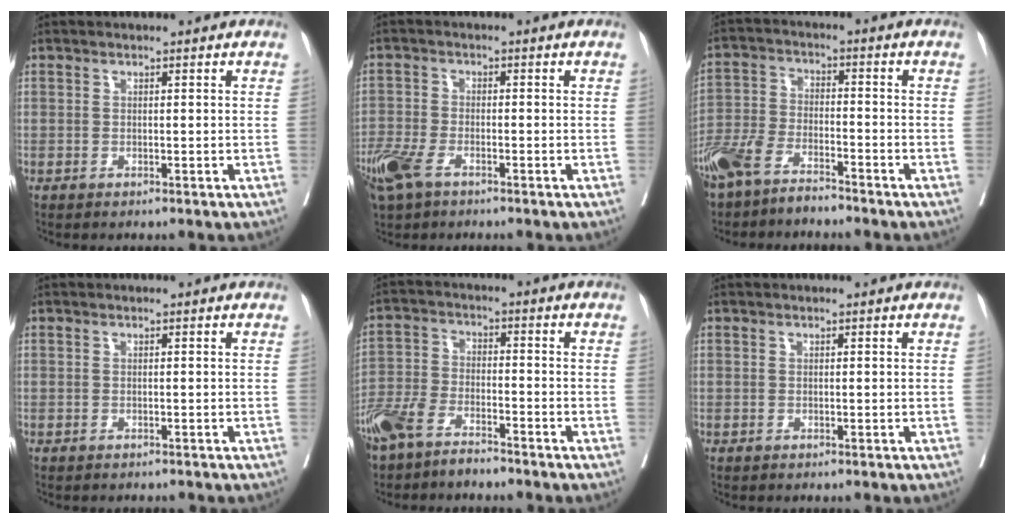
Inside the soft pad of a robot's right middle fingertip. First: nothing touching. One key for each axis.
{"total": 7.4, "fx": -4.8, "fy": 3.1, "fz": 4.6, "tx": -0.104, "ty": -0.012, "tz": -0.094}
{"total": 8.3, "fx": -6.9, "fy": 2.5, "fz": 3.9, "tx": -0.089, "ty": -0.008, "tz": -0.136}
{"total": 1.2, "fx": -1.2, "fy": 0.2, "fz": 0.3, "tx": -0.013, "ty": -0.004, "tz": -0.015}
{"total": 8.3, "fx": -6.8, "fy": 2.7, "fz": 4.0, "tx": -0.091, "ty": -0.006, "tz": -0.134}
{"total": 0.0}